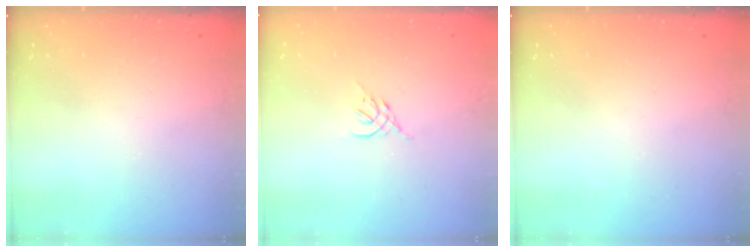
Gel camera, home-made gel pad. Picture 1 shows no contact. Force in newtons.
{"total": 2.6, "press": 2.5, "slide": 0.8}
{"total": 0.0}